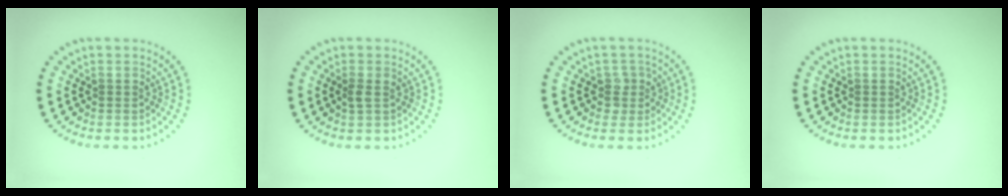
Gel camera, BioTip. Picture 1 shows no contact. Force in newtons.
{"total": 0.9, "press": 0.8, "slide": 0.2}
{"total": 1.6, "press": 1.3, "slide": 1.0}
{"total": 0.0}